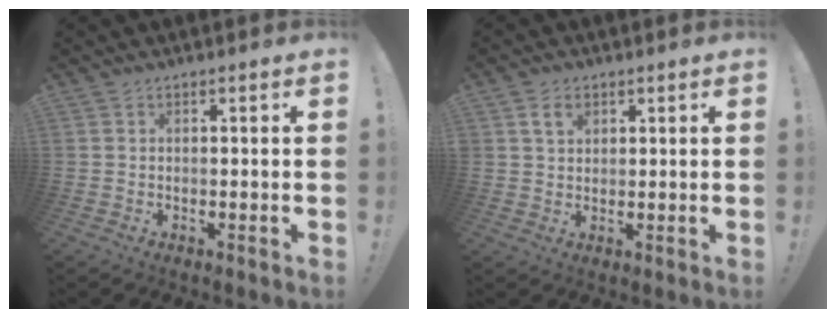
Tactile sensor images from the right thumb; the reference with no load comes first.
{"total": 3.9, "force": [1.9, 2.6, 2.2], "torque": [-0.030, -0.001, 0.032]}